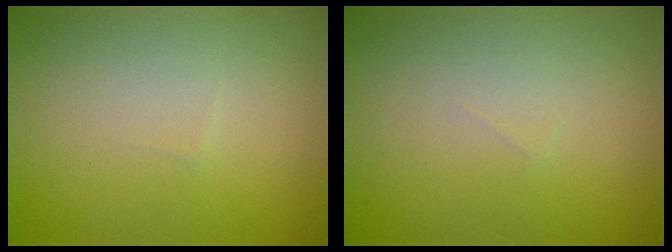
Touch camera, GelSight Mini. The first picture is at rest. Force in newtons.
{"total": 0.0}